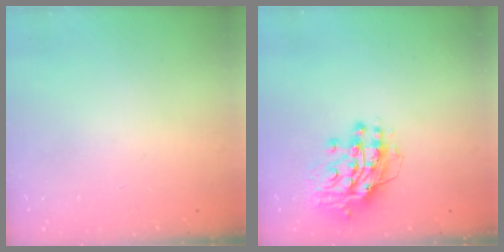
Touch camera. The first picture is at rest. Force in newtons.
{"total": 12.9, "press": 12.8, "slide": 1.2}